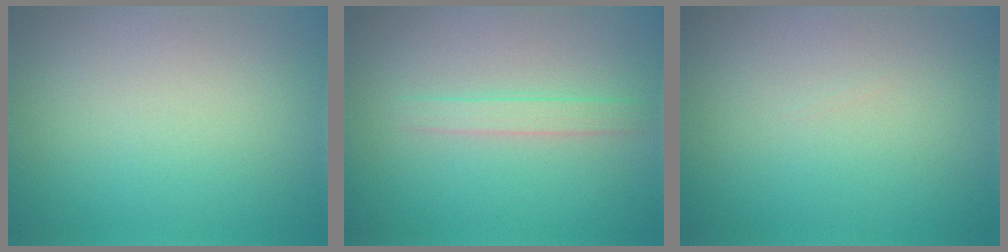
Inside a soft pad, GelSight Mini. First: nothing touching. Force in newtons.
{"total": 1.7, "press": 1.7, "slide": 0.1}
{"total": 0.0}